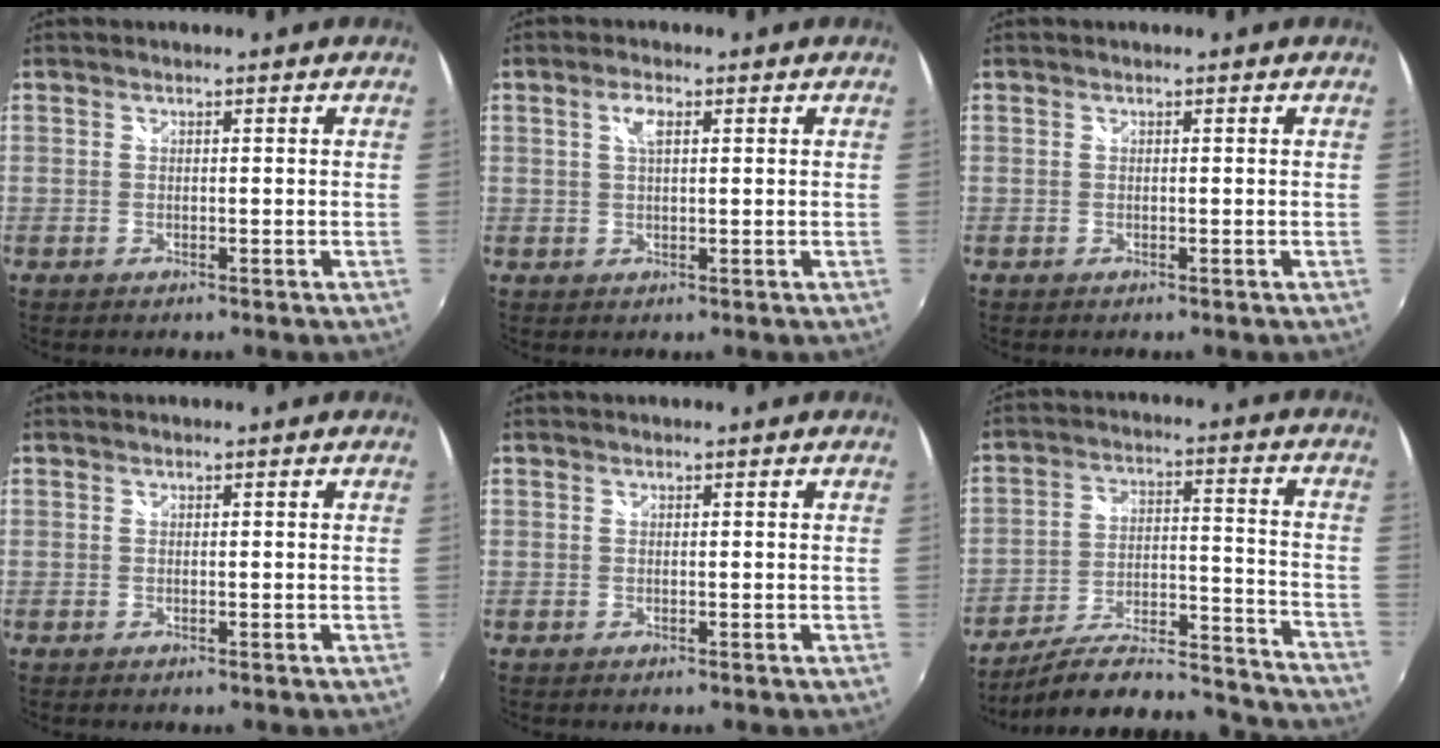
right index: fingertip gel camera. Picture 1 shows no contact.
{"total": 2.7, "force": [1.0, 1.0, 2.3], "torque": [-0.045, 0.005, 0.016]}
{"total": 0.0}
{"total": 0.0}
{"total": 0.0}
{"total": 25.0, "force": [-22.3, 5.3, 10.0], "torque": [-0.163, -0.006, -0.296]}